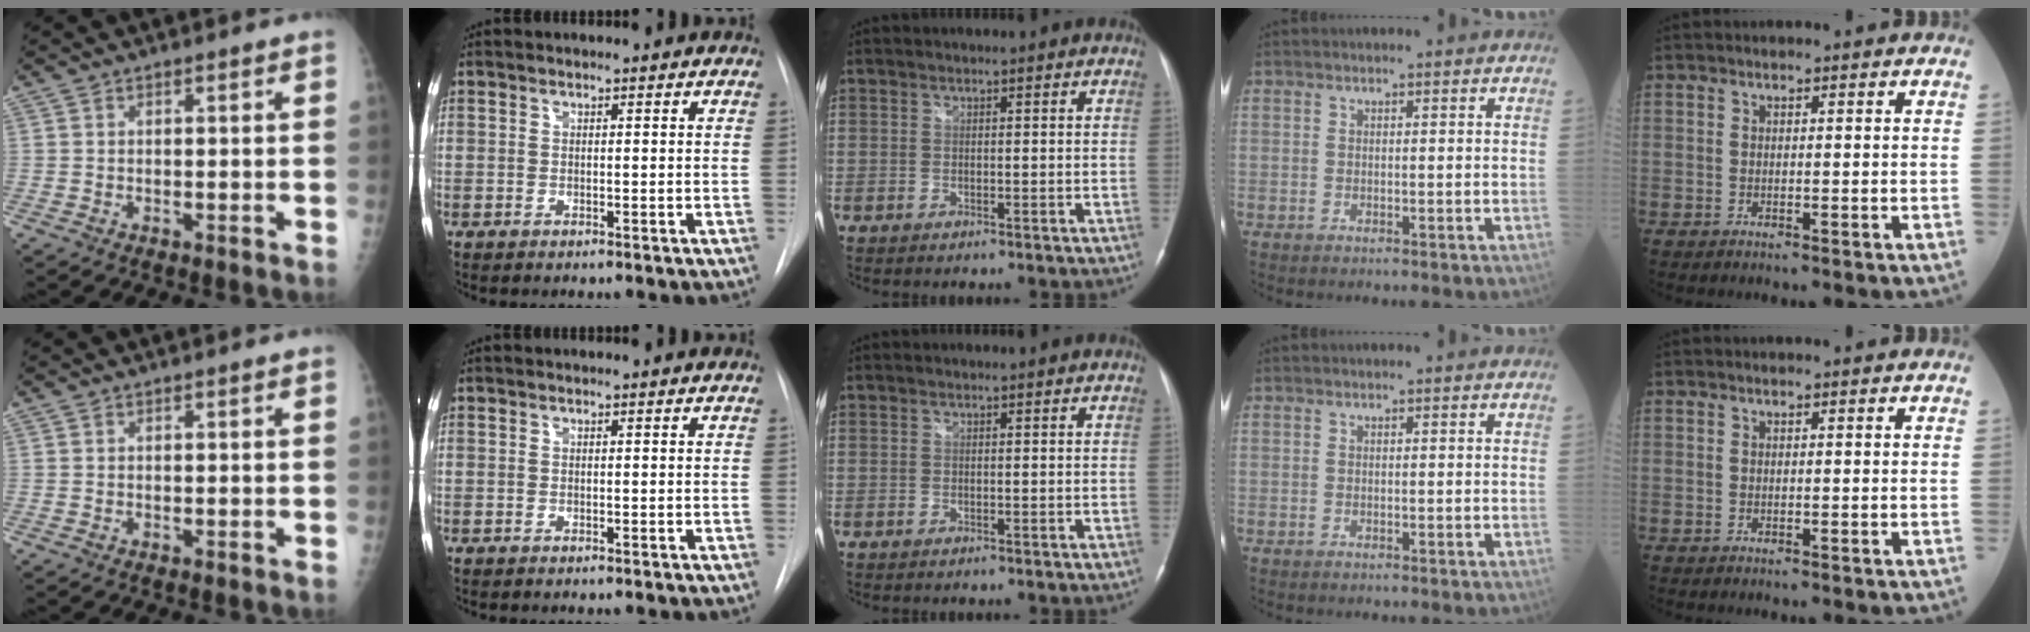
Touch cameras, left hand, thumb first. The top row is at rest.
{}